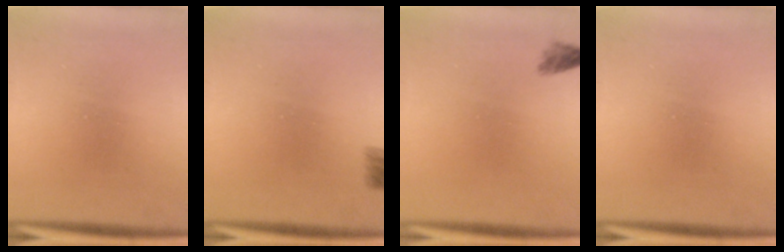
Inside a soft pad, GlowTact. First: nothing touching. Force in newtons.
{"total": 2.1}
{"total": 1.6}
{"total": 0.0}